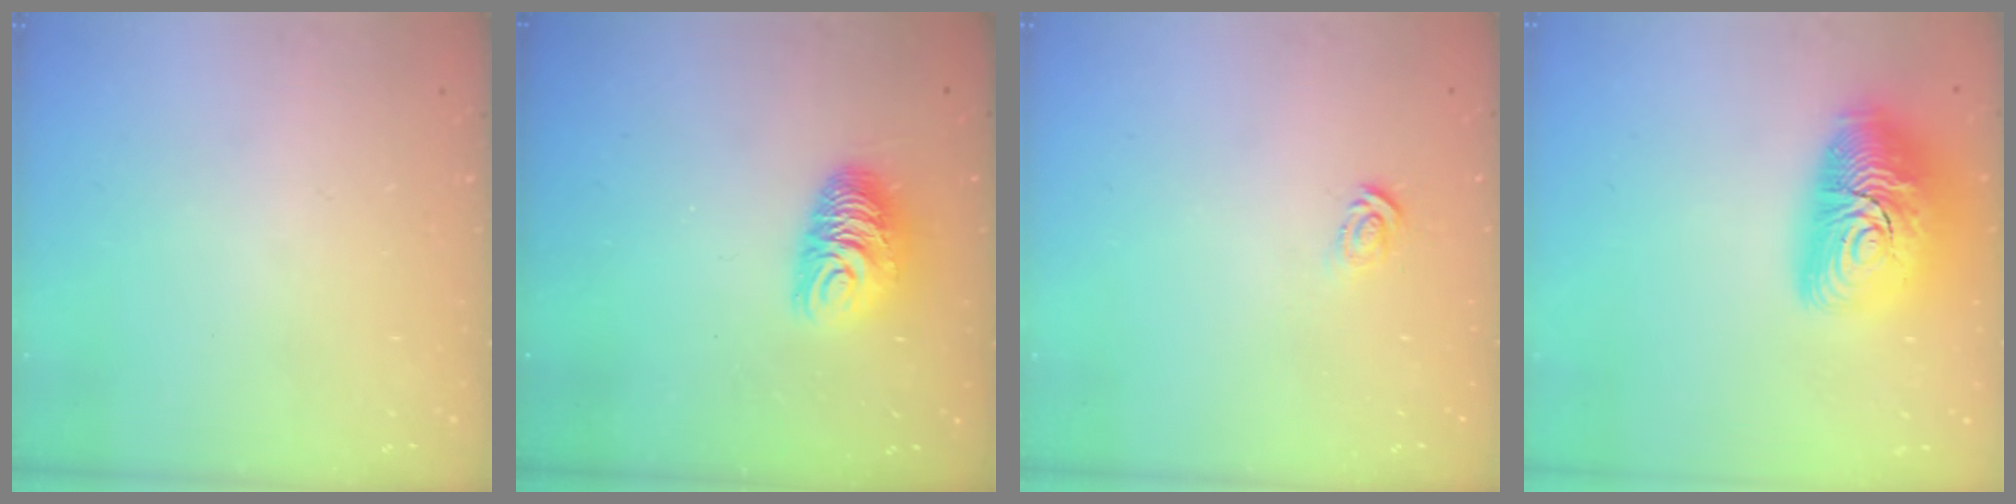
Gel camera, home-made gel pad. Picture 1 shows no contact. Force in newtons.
{"total": 10.7, "press": 10.6, "slide": 0.8}
{"total": 2.9, "press": 2.9, "slide": 0.2}
{"total": 19.1, "press": 19.1, "slide": 1.5}